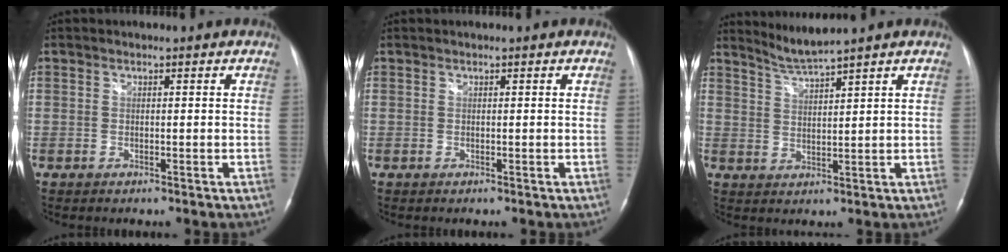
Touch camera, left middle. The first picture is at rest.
{"total": 0.0}
{"total": 3.8, "force": [3.4, -1.6, 0.5], "torque": [-0.017, -0.014, 0.075]}